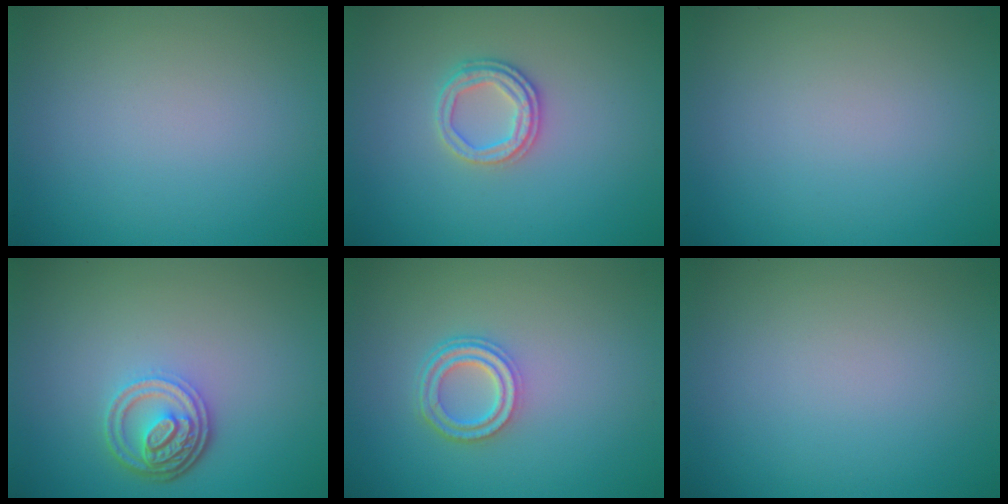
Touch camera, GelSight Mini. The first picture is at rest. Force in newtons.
{"total": 2.5, "press": 2.4, "slide": 0.8}
{"total": 0.0}
{"total": 4.2, "press": 3.2, "slide": 2.7}
{"total": 3.4, "press": 2.6, "slide": 2.2}
{"total": 0.0}